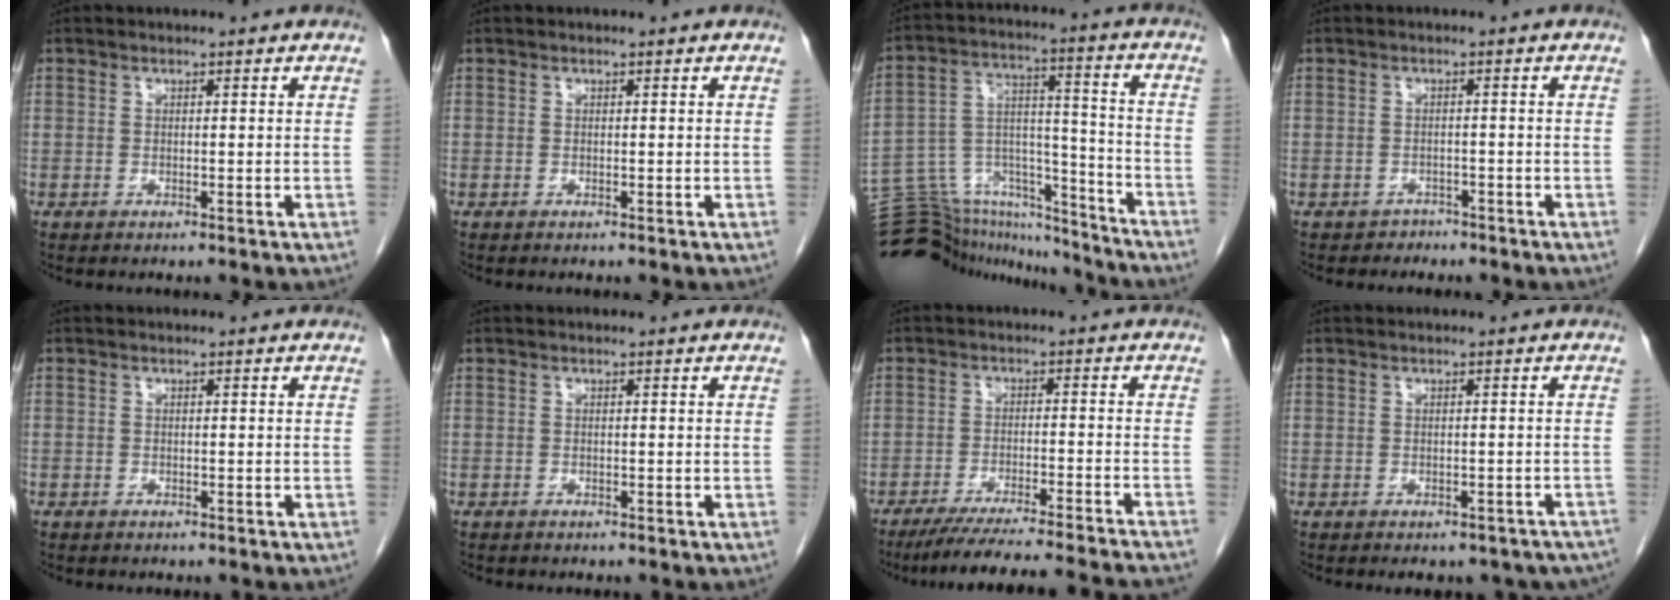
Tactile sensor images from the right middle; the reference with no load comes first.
{"total": 0.0}
{"total": 20.0, "force": [-18.8, 5.7, 3.7], "torque": [-0.093, 0.060, -0.288]}
{"total": 1.8, "force": [-1.5, 1.1, -0.4], "torque": [-0.006, 0.004, -0.025]}
{"total": 0.9, "force": [-0.7, 0.5, 0.1], "torque": [-0.008, 0.003, -0.013]}
{"total": 1.2, "force": [-1.0, 0.5, 0.4], "torque": [-0.011, -0.001, -0.015]}
{"total": 20.0, "force": [-18.2, -0.9, 8.1], "torque": [-0.097, -0.045, -0.254]}
{"total": 12.0, "force": [-10.2, 5.0, 3.9], "torque": [-0.059, 0.005, -0.099]}